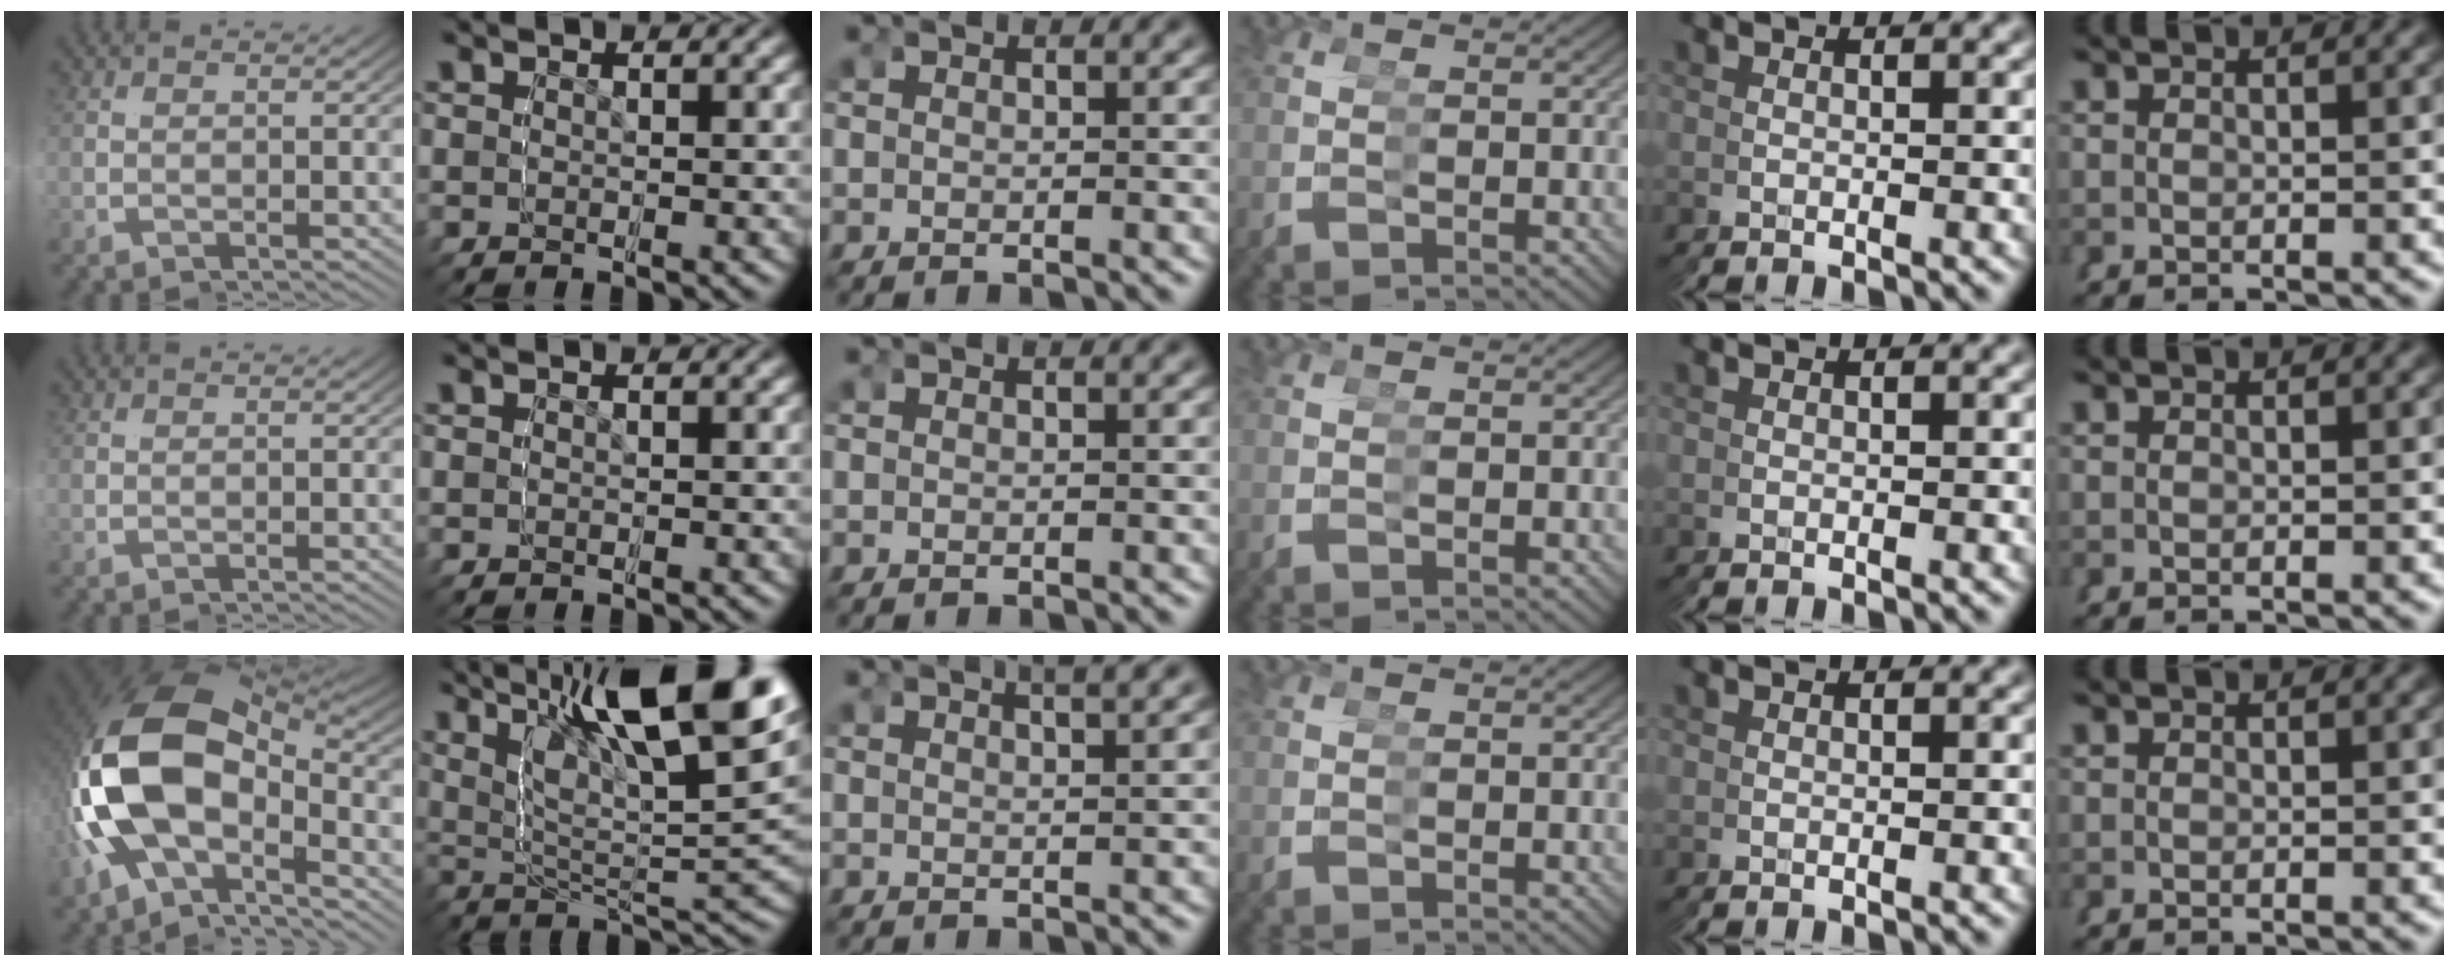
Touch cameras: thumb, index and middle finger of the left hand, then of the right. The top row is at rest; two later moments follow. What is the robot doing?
{"motion": "grasp_and_lifting", "object": "glue stick"}